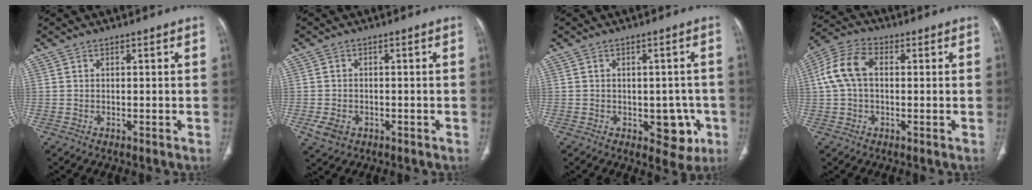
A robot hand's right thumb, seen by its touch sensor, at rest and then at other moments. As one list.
[{"total": 3.9, "force": [-1.4, 2.9, 2.1], "torque": [-0.038, 0.002, -0.017]}, {"total": 6.6, "force": [-2.1, 4.2, 4.7], "torque": [-0.020, 0.006, -0.020]}, {"total": 9.0, "force": [1.0, 5.8, 6.8], "torque": [-0.149, 0.030, 0.014]}]